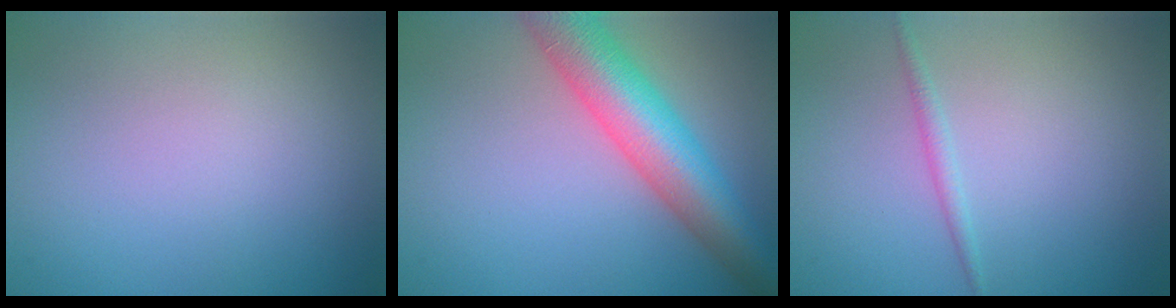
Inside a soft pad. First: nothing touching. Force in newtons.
{"total": 8.4, "press": 8.4, "slide": 0.4}
{"total": 1.0, "press": 1.0, "slide": 0.0}